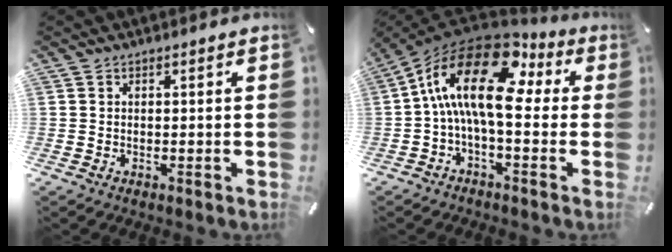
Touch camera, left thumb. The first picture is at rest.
{"total": 17.9, "force": [3.5, 7.7, 15.7], "torque": [-0.334, -0.024, 0.053]}